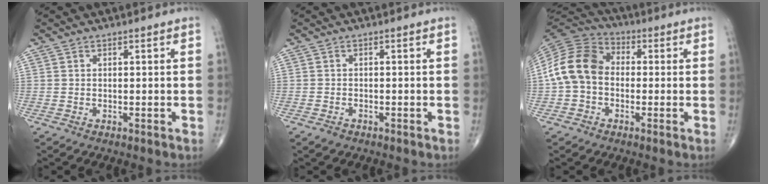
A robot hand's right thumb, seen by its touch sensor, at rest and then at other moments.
{"total": 0.0}
{"total": 11.8, "force": [-0.8, 9.0, 7.6], "torque": [-0.143, 0.035, -0.029]}